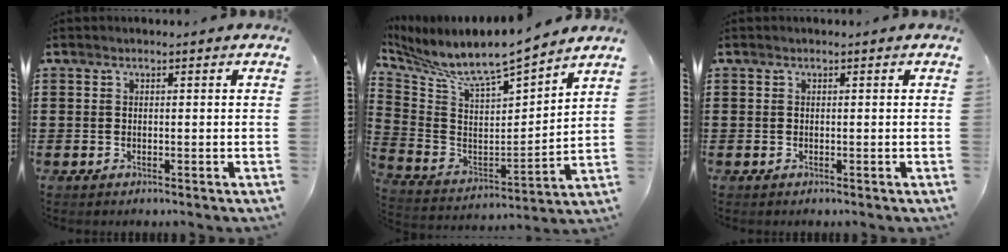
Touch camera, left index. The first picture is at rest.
{"total": 7.3, "force": [6.5, 0.8, 3.2], "torque": [-0.096, -0.060, 0.104]}
{"total": 0.0}